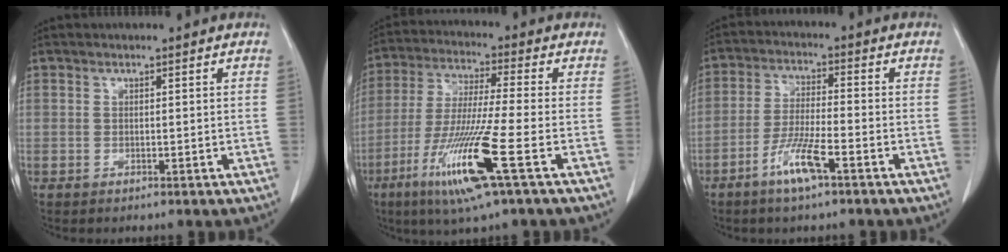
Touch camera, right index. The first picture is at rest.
{"total": 14.0, "force": [-6.0, -0.8, 12.6], "torque": [-0.259, -0.031, -0.116]}
{"total": 7.2, "force": [-4.1, 0.7, 5.8], "torque": [-0.120, -0.007, -0.080]}